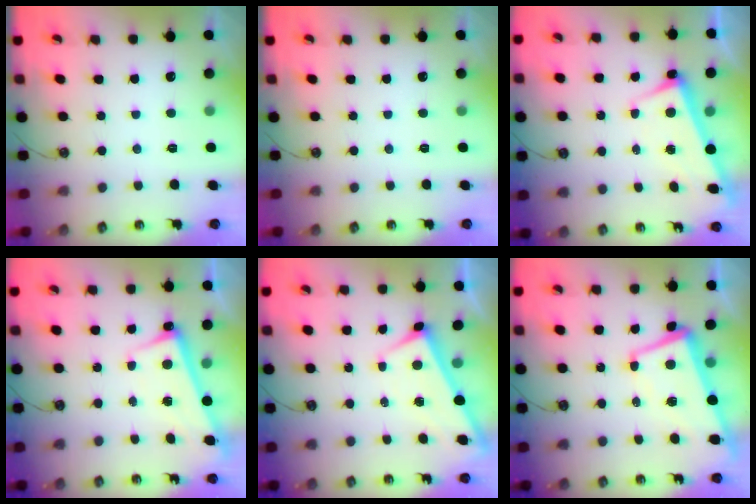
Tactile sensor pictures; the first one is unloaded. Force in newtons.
{"total": 0.0}
{"total": 3.4, "press": 3.3, "slide": 0.7}
{"total": 2.7, "press": 2.6, "slide": 0.5}
{"total": 1.7, "press": 1.7, "slide": 0.1}
{"total": 2.2, "press": 1.4, "slide": 1.8}